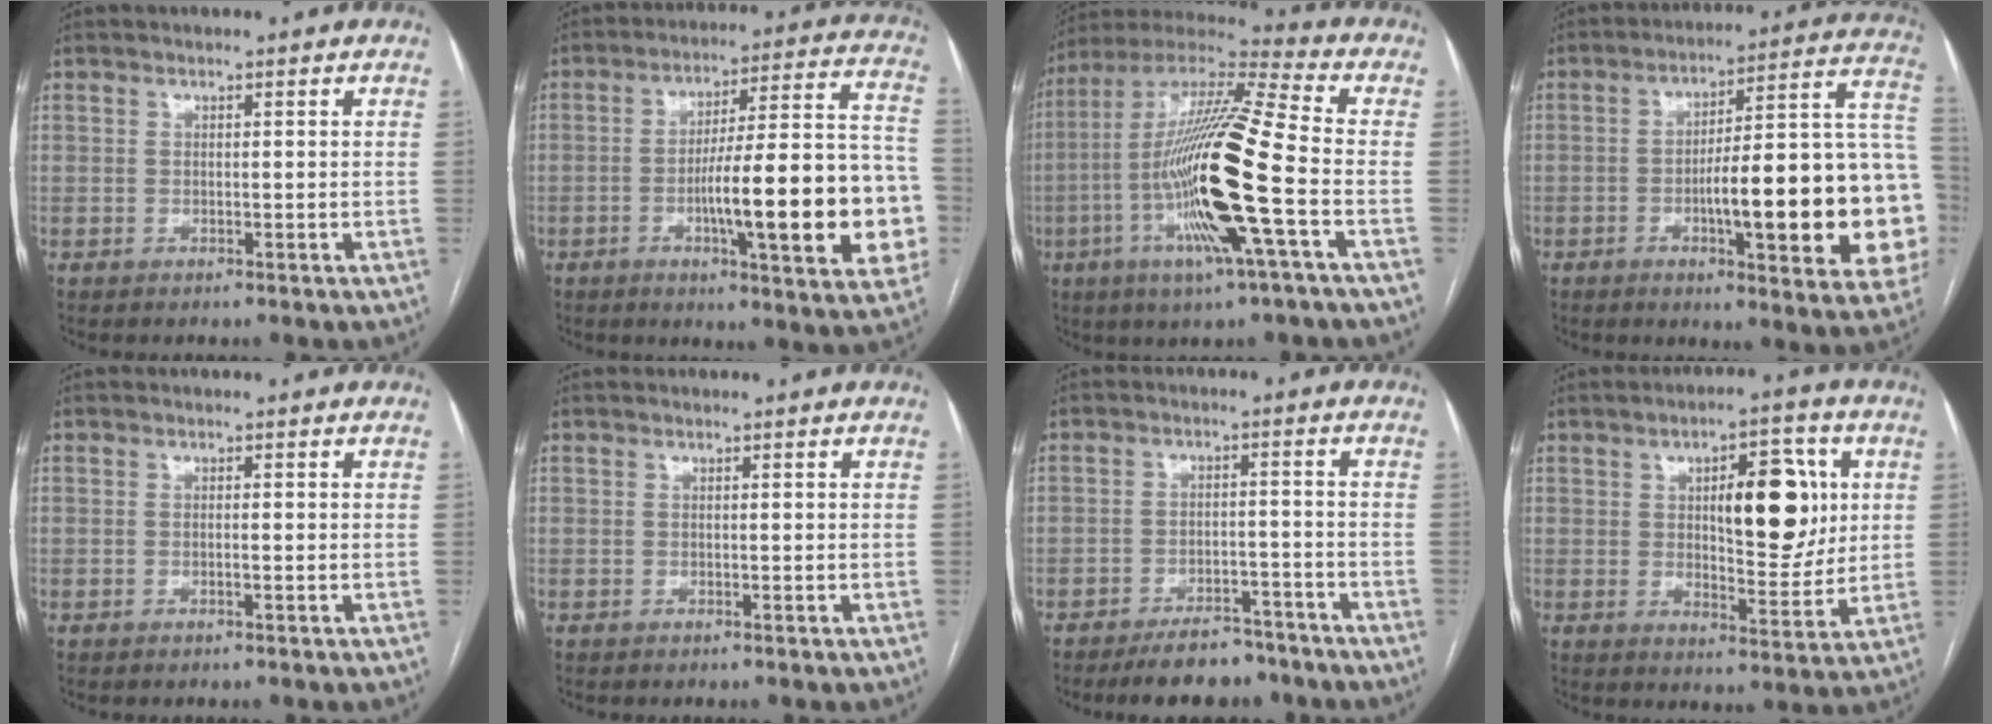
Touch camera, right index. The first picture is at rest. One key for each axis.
{"total": 22.1, "fx": -5.2, "fy": 3.3, "fz": 21.2, "tx": -0.239, "ty": 0.022, "tz": -0.067}
{"total": 20.6, "fx": -5.1, "fy": 0.5, "fz": 20.0, "tx": -0.408, "ty": -0.017, "tz": -0.105}
{"total": 25.3, "fx": -4.6, "fy": 4.3, "fz": 24.5, "tx": -0.248, "ty": 0.022, "tz": -0.058}
{"total": 0.6, "fx": -0.2, "fy": 0.0, "fz": 0.5, "tx": -0.011, "ty": 0.000, "tz": -0.002}
{"total": 0.0}
{"total": 8.0, "fx": -6.9, "fy": 2.9, "fz": 2.9, "tx": -0.039, "ty": 0.000, "tz": -0.108}
{"total": 12.2, "fx": 2.8, "fy": 4.5, "fz": 11.0, "tx": -0.152, "ty": 0.012, "tz": 0.046}